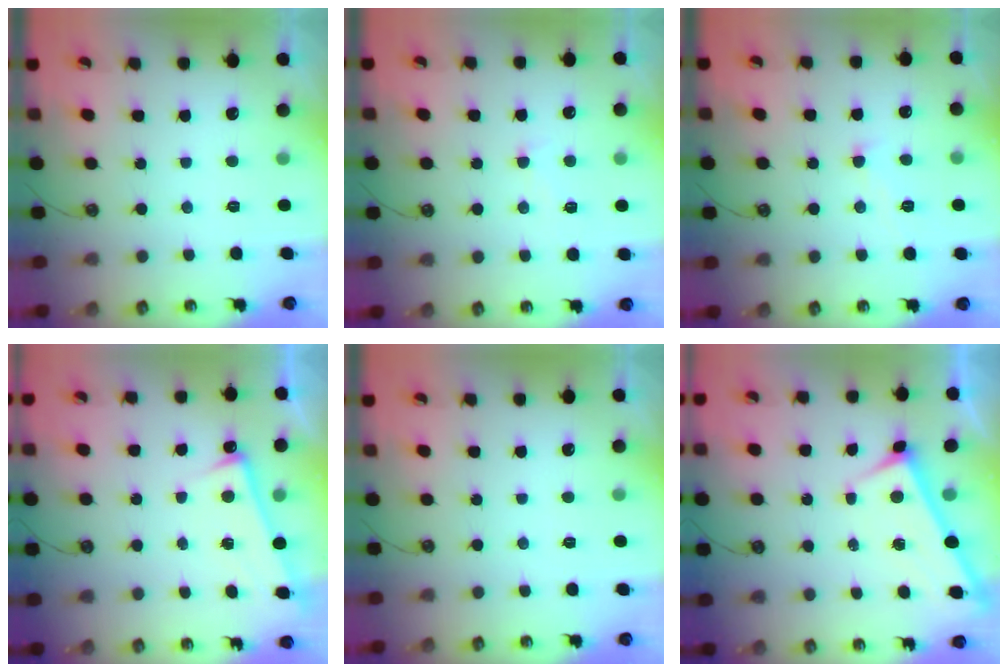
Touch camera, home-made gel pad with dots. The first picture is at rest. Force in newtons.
{"total": 0.8, "press": 0.0, "slide": 0.8}
{"total": 0.6, "press": 0.4, "slide": 0.4}
{"total": 6.7, "press": 6.7, "slide": 0.4}
{"total": 0.0}
{"total": 3.2, "press": 3.2, "slide": 0.2}